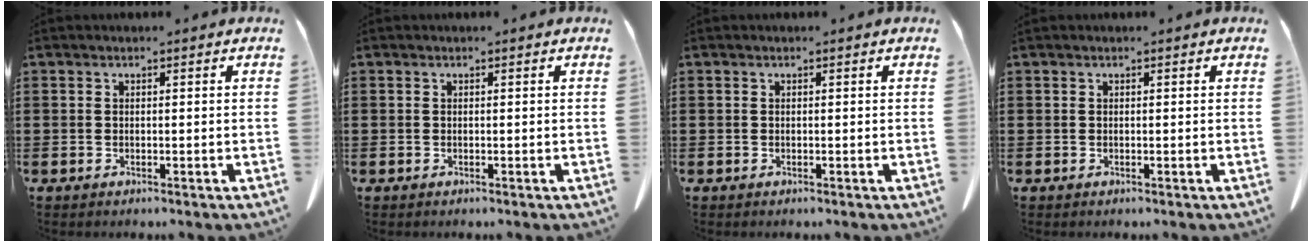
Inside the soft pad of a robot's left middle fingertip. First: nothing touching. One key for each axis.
{"total": 0.0}
{"total": 0.0}
{"total": 0.0}